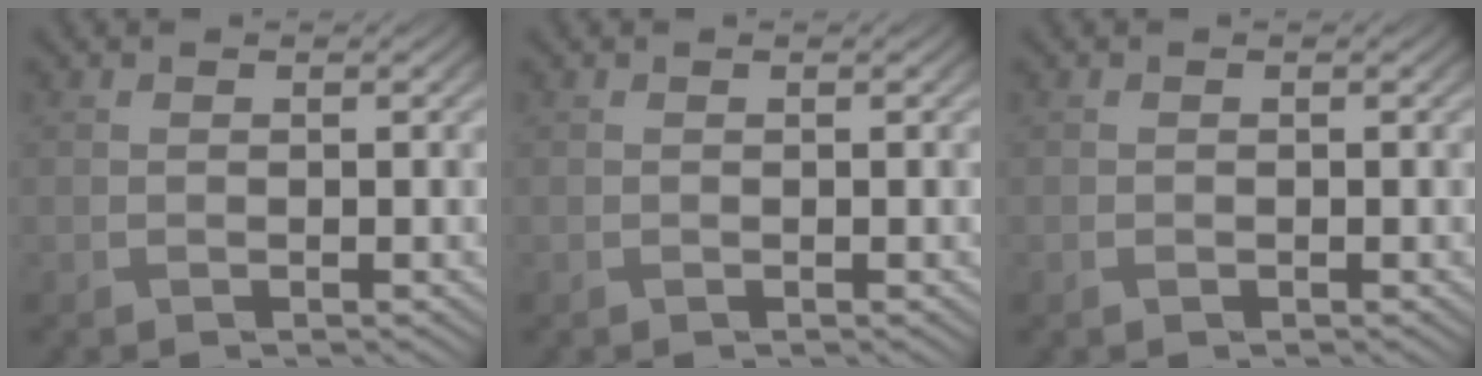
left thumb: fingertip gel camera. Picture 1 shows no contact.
{"total": 0.0}
{"total": 0.7, "force": [-0.4, 0.5, 0.4], "torque": [-0.007, -0.004, -0.007]}